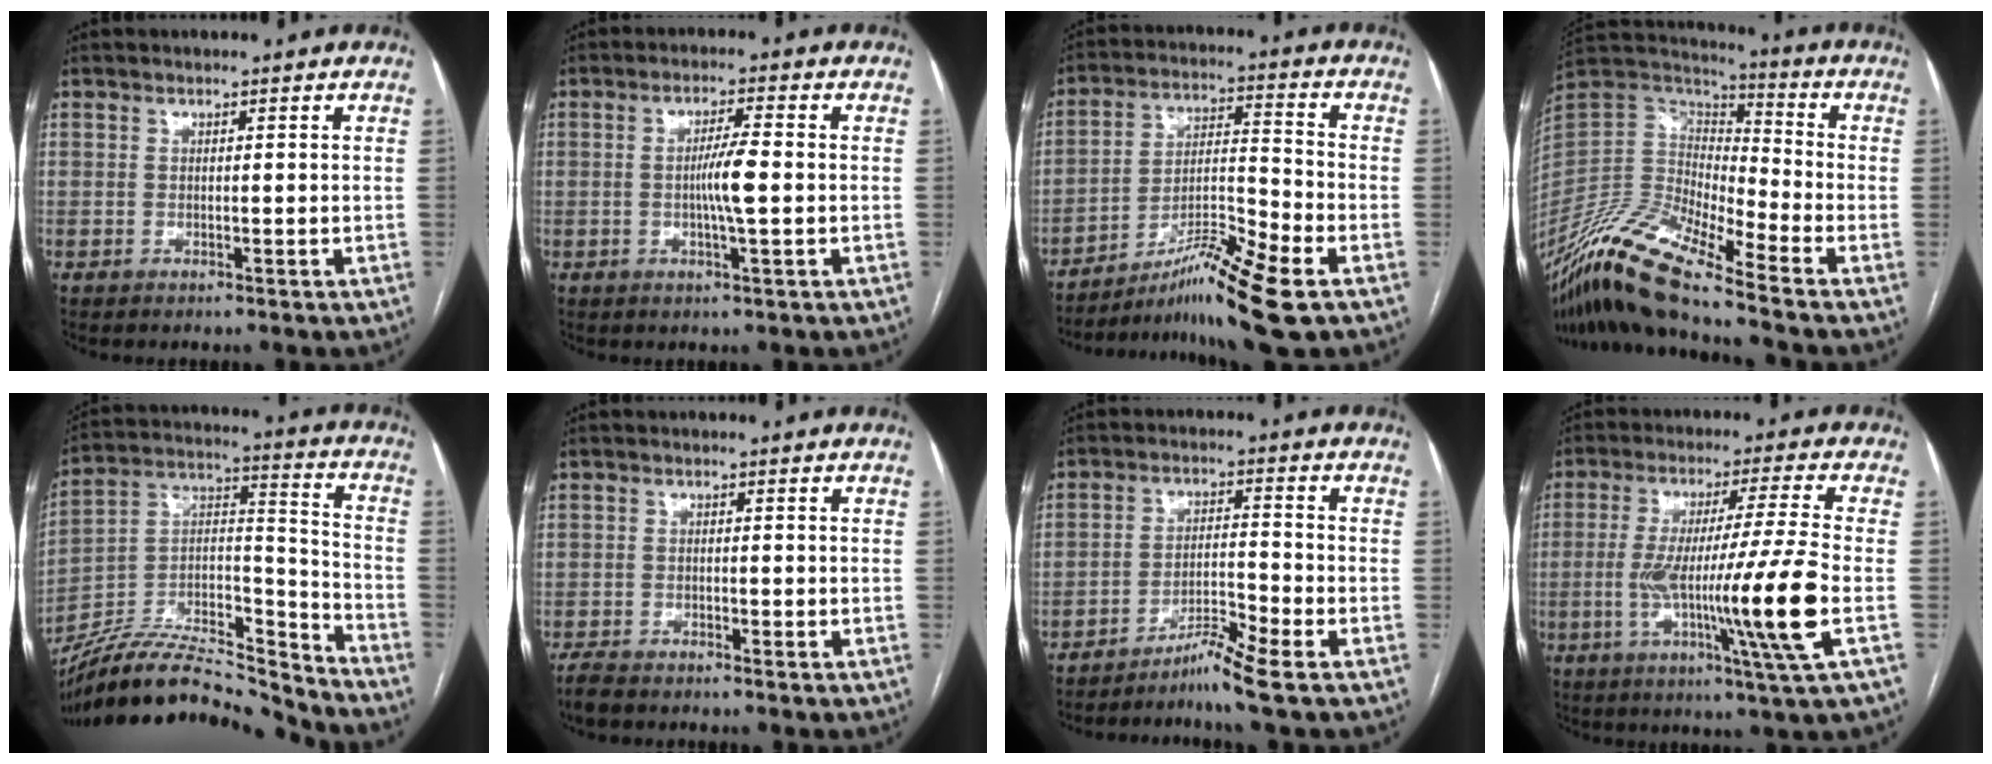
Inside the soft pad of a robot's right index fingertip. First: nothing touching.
{"total": 4.9, "force": [-0.5, 0.0, 4.8], "torque": [-0.090, -0.002, -0.010]}
{"total": 13.6, "force": [-9.0, 0.1, 10.3], "torque": [-0.186, -0.014, -0.148]}
{"total": 16.2, "force": [-12.4, 1.6, 10.3], "torque": [-0.212, -0.003, -0.239]}
{"total": 22.6, "force": [-21.0, 3.4, 7.7], "torque": [-0.151, 0.031, -0.356]}
{"total": 2.4, "force": [-2.2, 0.7, 0.6], "torque": [-0.015, -0.005, -0.039]}
{"total": 5.9, "force": [-4.7, -1.3, 3.3], "torque": [-0.060, -0.019, -0.088]}
{"total": 15.1, "force": [-3.3, -2.3, 14.6], "torque": [-0.268, -0.019, -0.061]}